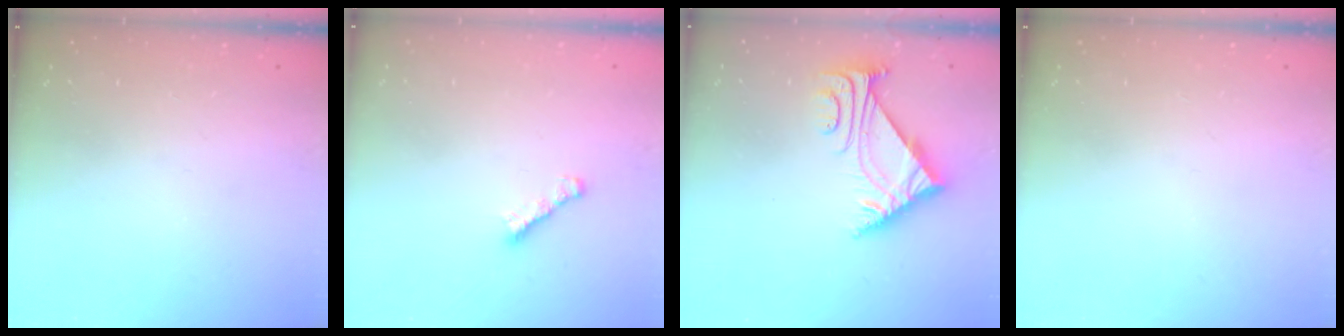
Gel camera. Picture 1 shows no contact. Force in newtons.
{"total": 1.6, "press": 1.4, "slide": 0.6}
{"total": 5.5, "press": 5.4, "slide": 0.8}
{"total": 0.0}